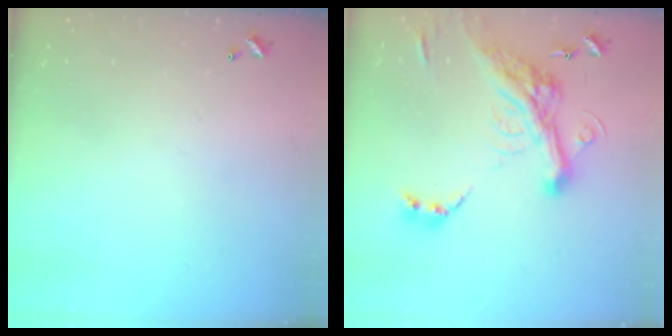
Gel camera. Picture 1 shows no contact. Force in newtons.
{"total": 10.6, "press": 10.4, "slide": 2.2}